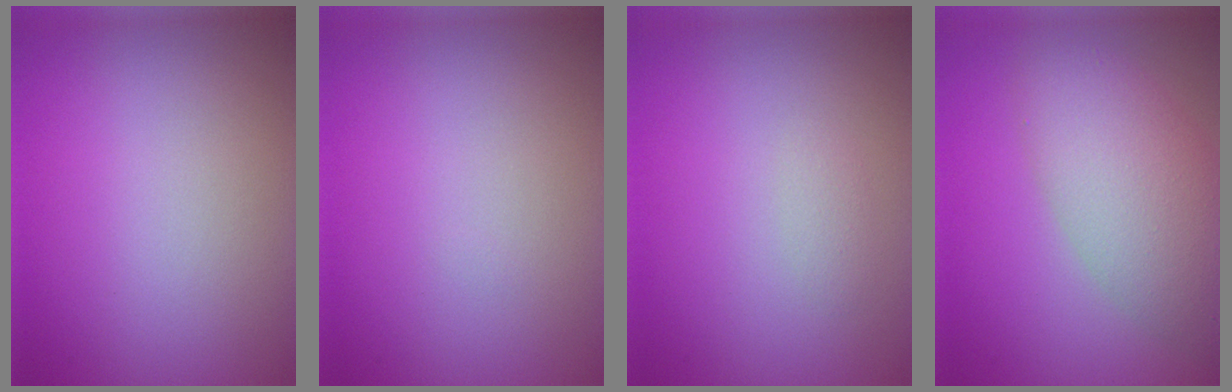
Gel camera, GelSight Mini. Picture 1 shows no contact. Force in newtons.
{"total": 0.0}
{"total": 0.7, "press": 0.7, "slide": 0.1}
{"total": 6.4, "press": 6.4, "slide": 0.4}